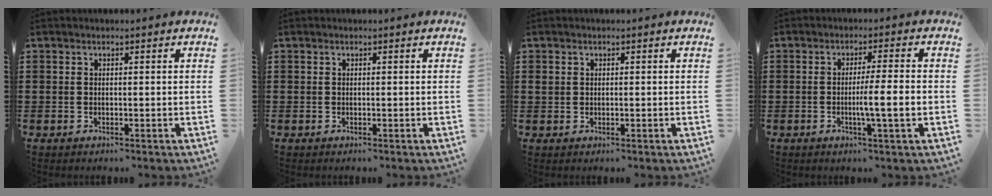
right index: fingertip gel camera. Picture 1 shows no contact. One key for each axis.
{"total": 0.0}
{"total": 0.9, "fx": 0.2, "fy": 0.8, "fz": 0.4, "tx": -0.010, "ty": 0.006, "tz": 0.003}
{"total": 4.9, "fx": -1.0, "fy": -0.2, "fz": 4.8, "tx": -0.083, "ty": -0.006, "tz": -0.021}